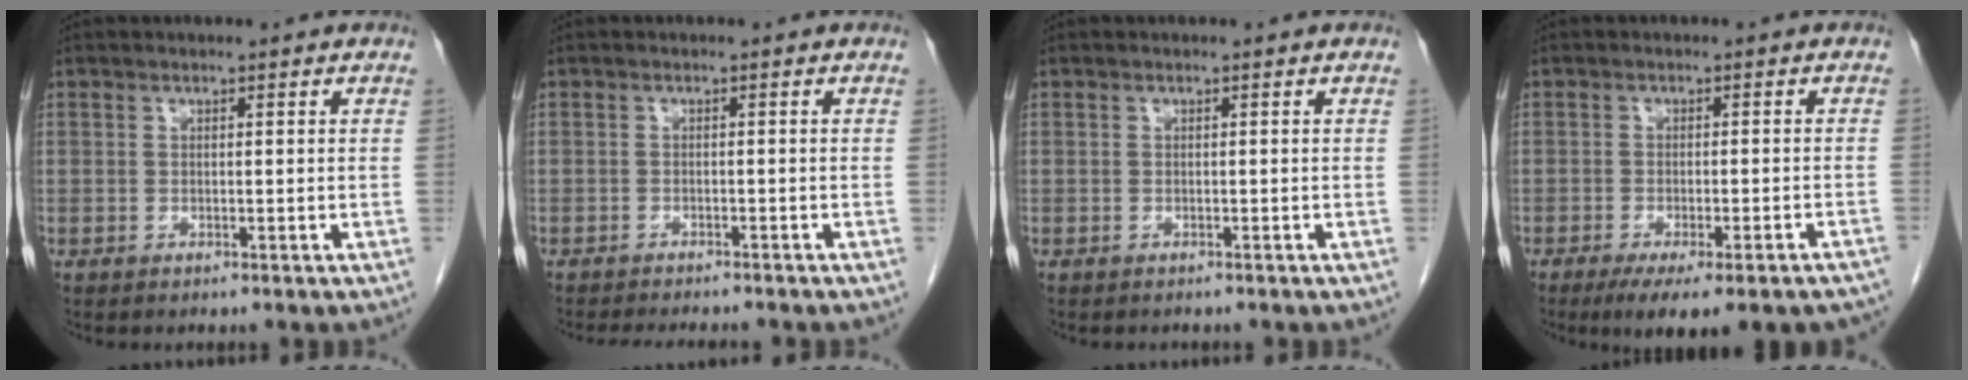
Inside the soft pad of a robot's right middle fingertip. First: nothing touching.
{"total": 6.7, "force": [-6.1, 1.0, 2.5], "torque": [-0.030, -0.008, -0.084]}
{"total": 0.6, "force": [-0.6, 0.2, 0.1], "torque": [-0.009, 0.000, -0.011]}
{"total": 12.9, "force": [-10.3, 2.5, 7.4], "torque": [-0.069, -0.006, -0.130]}